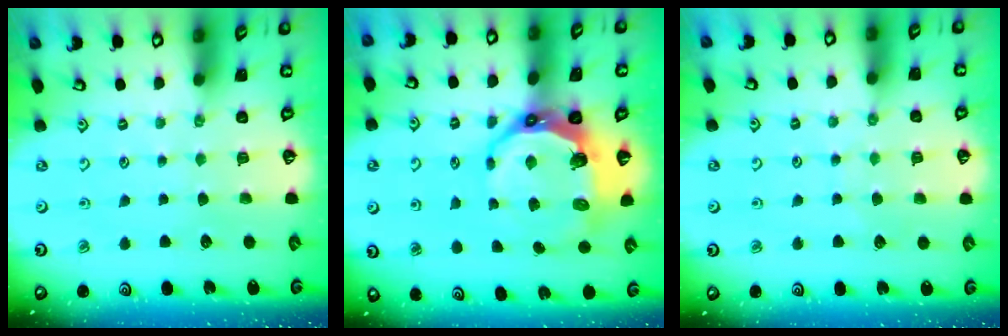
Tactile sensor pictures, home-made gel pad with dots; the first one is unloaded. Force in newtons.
{"total": 11.6, "press": 10.6, "slide": 4.9}
{"total": 4.0, "press": 3.9, "slide": 0.5}